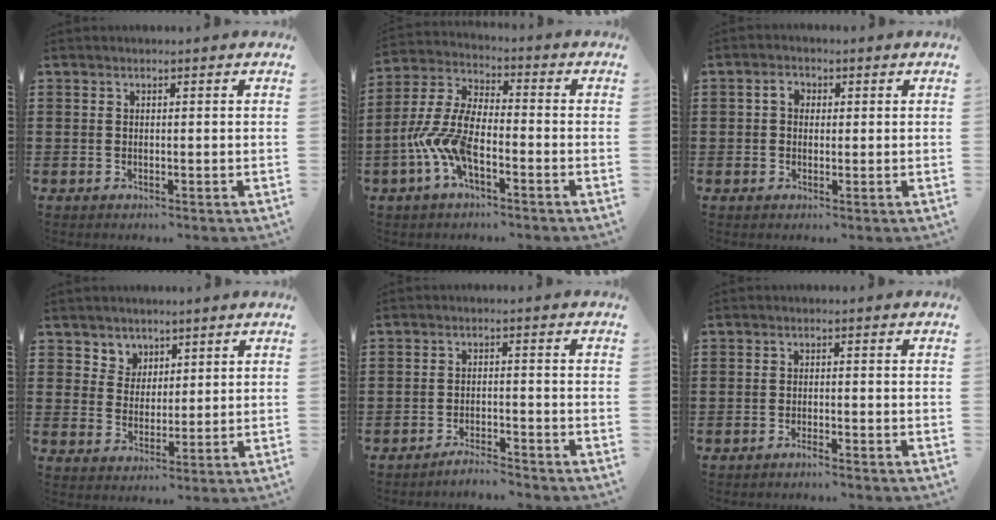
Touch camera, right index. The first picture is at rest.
{"total": 9.2, "force": [-3.6, 3.8, 7.6], "torque": [-0.194, -0.013, -0.071]}
{"total": 2.3, "force": [0.2, 1.8, 1.4], "torque": [-0.032, 0.010, 0.001]}
{"total": 4.2, "force": [2.7, 3.2, -0.2], "torque": [-0.018, 0.008, 0.049]}
{"total": 3.0, "force": [-3.0, -0.1, 0.4], "torque": [-0.010, 0.000, -0.060]}
{"total": 1.6, "force": [-1.5, -0.2, 0.5], "torque": [-0.009, -0.003, -0.029]}